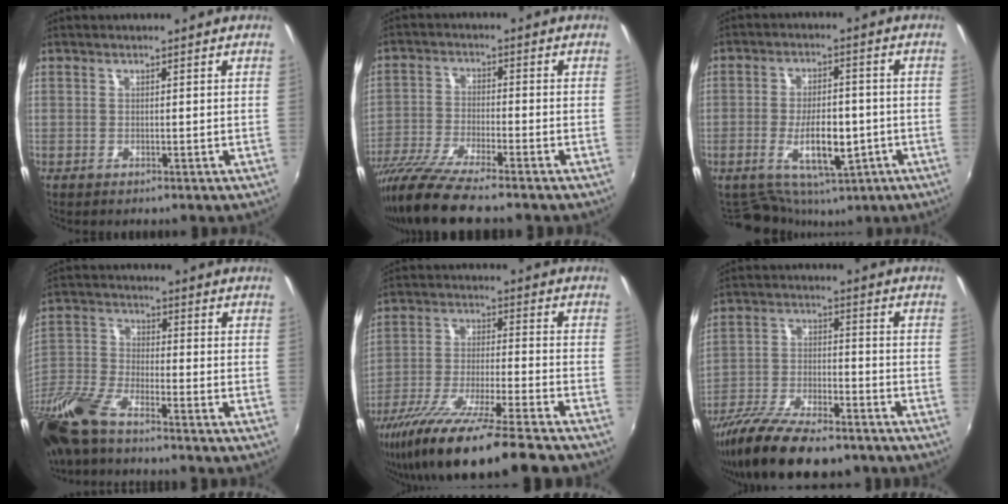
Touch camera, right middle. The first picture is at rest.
{"total": 11.1, "force": [-9.1, 0.2, 6.2], "torque": [-0.136, -0.036, -0.171]}
{"total": 10.9, "force": [-4.1, 6.0, 8.2], "torque": [-0.150, -0.005, -0.052]}
{"total": 14.5, "force": [-10.8, 3.7, 8.8], "torque": [-0.206, -0.026, -0.224]}
{"total": 19.5, "force": [-15.7, 0.2, 11.6], "torque": [-0.221, -0.056, -0.269]}
{"total": 17.1, "force": [-13.2, 5.1, 9.6], "torque": [-0.198, -0.040, -0.229]}